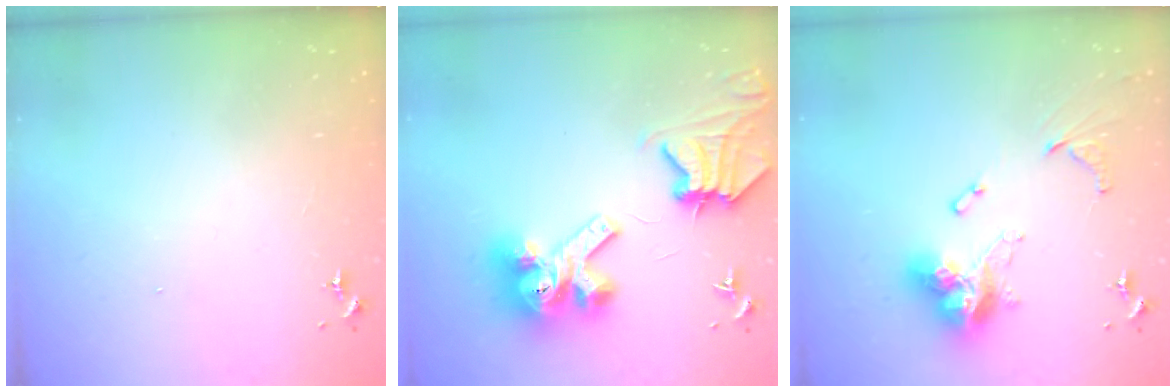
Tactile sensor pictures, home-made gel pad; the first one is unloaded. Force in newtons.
{"total": 13.7, "press": 13.6, "slide": 1.6}
{"total": 17.3, "press": 17.2, "slide": 1.6}